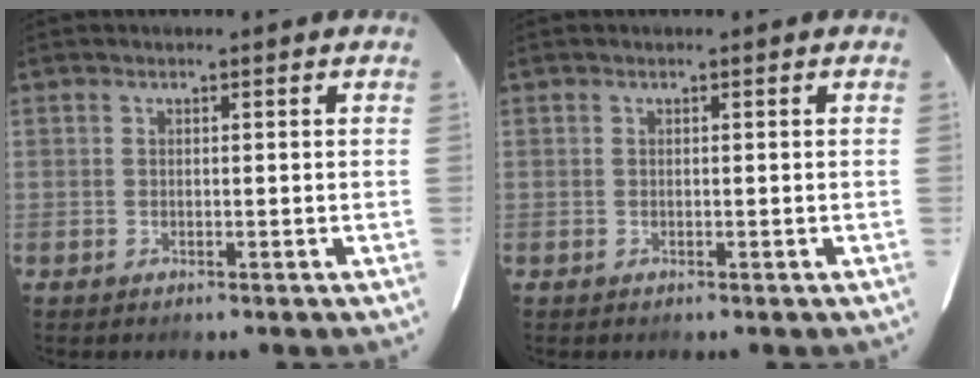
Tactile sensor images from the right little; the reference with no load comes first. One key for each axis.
{"total": 0.0}